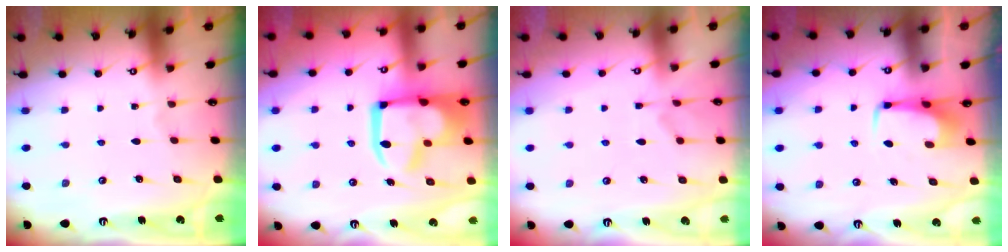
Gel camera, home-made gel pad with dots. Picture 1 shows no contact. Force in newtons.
{"total": 15.1, "press": 15.0, "slide": 1.7}
{"total": 2.1, "press": 1.9, "slide": 1.0}
{"total": 2.9, "press": 2.9, "slide": 0.4}